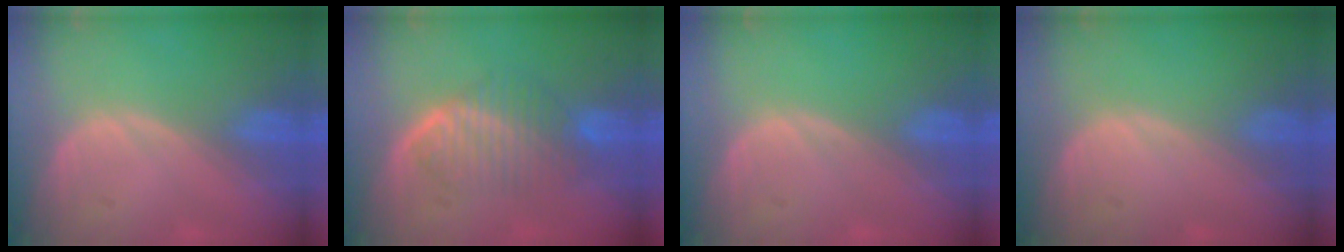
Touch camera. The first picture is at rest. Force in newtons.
{"total": 6.6, "press": 6.4, "slide": 1.7}
{"total": 0.0}
{"total": 0.0}